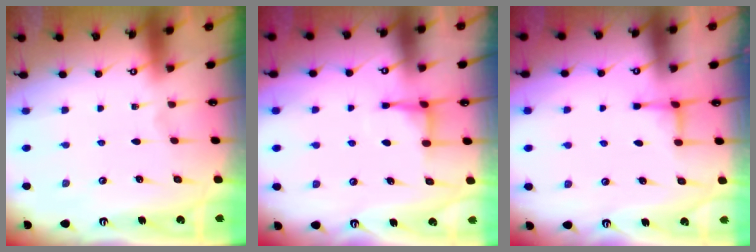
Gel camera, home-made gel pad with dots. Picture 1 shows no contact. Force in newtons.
{"total": 4.4, "press": 4.4, "slide": 0.7}
{"total": 1.8, "press": 1.8, "slide": 0.4}